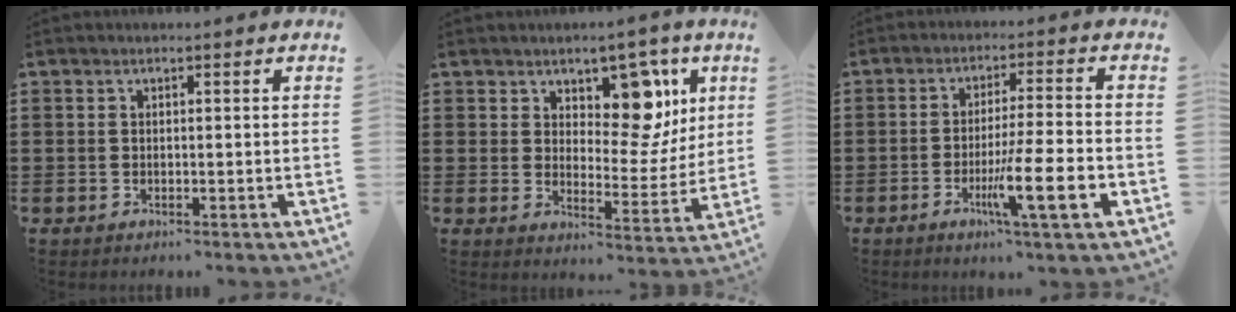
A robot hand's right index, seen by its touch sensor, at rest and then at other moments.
{"total": 9.7, "force": [5.5, 5.5, 5.7], "torque": [-0.089, -0.027, 0.092]}
{"total": 9.6, "force": [-3.6, 0.4, 8.9], "torque": [-0.157, -0.010, -0.064]}